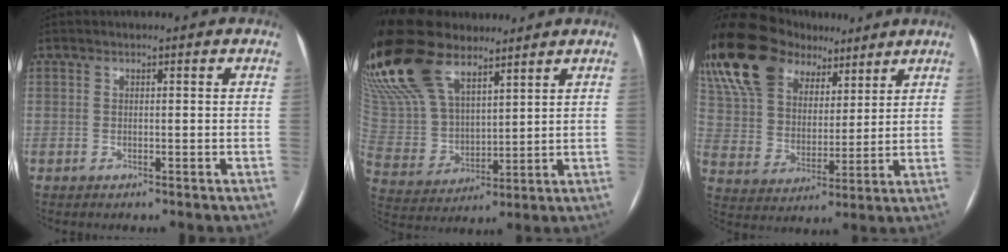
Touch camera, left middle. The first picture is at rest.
{"total": 21.8, "force": [15.7, 9.3, 11.9], "torque": [-0.288, 0.036, 0.296]}
{"total": 18.6, "force": [12.2, 10.9, 8.9], "torque": [-0.189, 0.063, 0.222]}